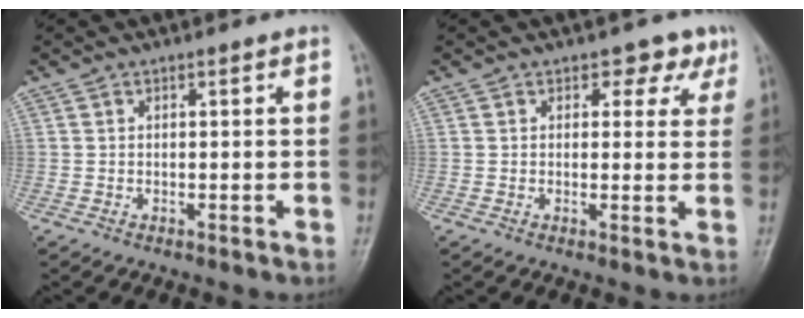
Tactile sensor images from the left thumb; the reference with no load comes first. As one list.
[{"total": 3.9, "force": [2.4, 2.7, 1.3], "torque": [0.015, -0.010, 0.024]}]